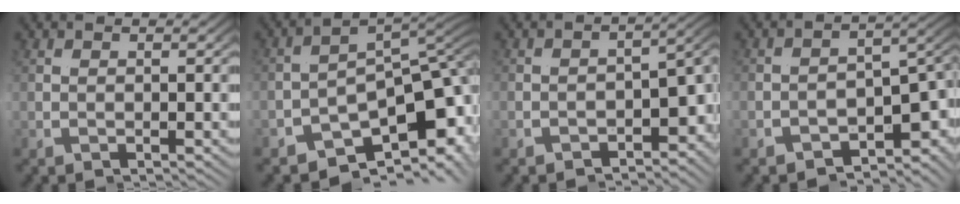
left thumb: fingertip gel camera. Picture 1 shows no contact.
{"total": 11.0, "force": [-3.2, 5.7, 8.8], "torque": [-0.126, 0.001, -0.059]}
{"total": 7.6, "force": [-2.5, 4.4, 5.7], "torque": [-0.083, -0.037, -0.019]}
{"total": 7.6, "force": [-2.6, 5.0, 5.2], "torque": [-0.088, -0.028, -0.032]}